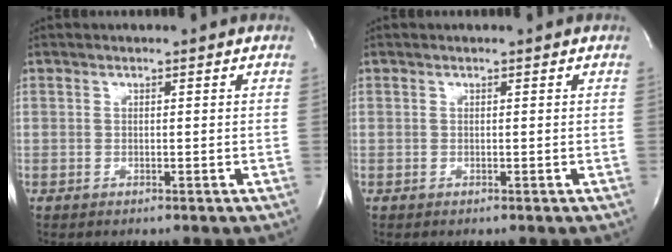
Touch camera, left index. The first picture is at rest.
{"total": 0.0}